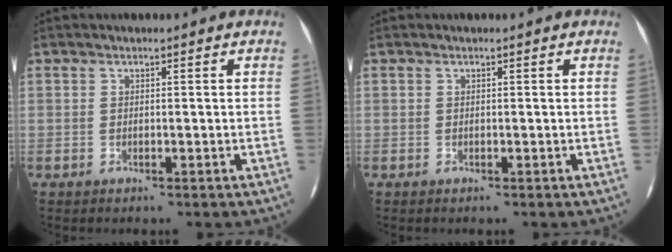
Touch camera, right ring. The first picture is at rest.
{"total": 0.0}